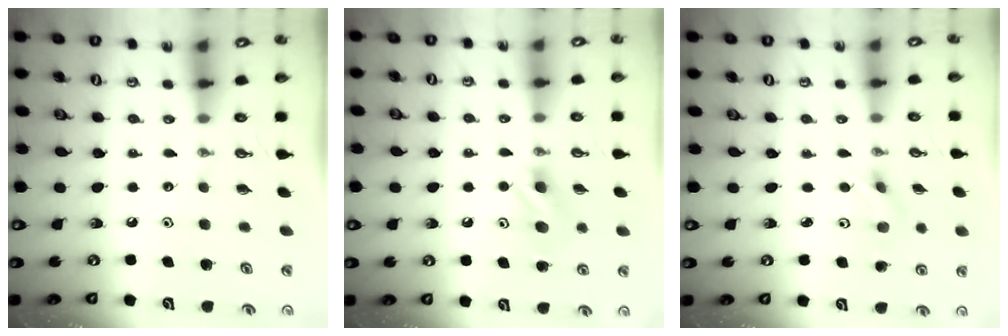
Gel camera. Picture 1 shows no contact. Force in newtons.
{"total": 5.7, "press": 5.5, "slide": 1.5}
{"total": 2.2, "press": 2.2, "slide": 0.1}